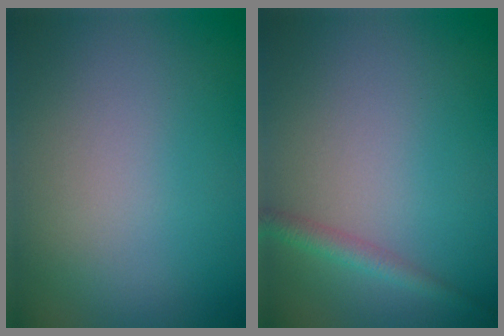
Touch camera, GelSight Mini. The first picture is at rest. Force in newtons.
{"total": 1.7, "press": 1.7, "slide": 0.1}